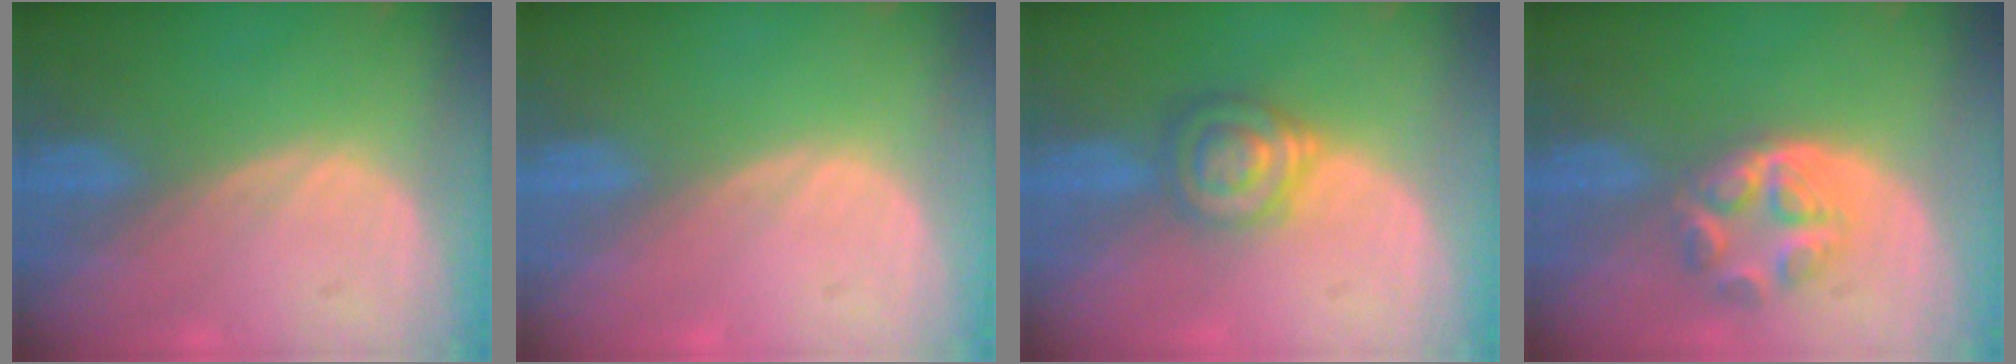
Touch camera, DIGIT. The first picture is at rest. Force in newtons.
{"total": 0.5, "press": 0.0, "slide": 0.5}
{"total": 6.4, "press": 5.8, "slide": 2.8}
{"total": 6.3, "press": 5.3, "slide": 3.4}